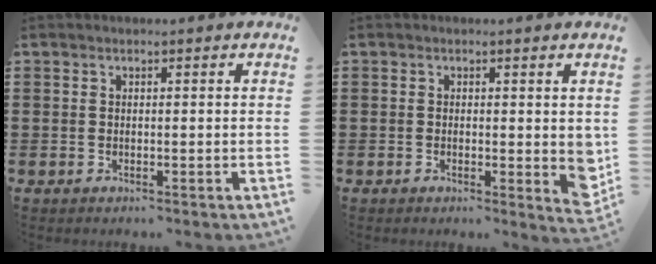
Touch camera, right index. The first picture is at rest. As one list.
[{"total": 2.1, "force": [0.0, 0.8, 2.0], "torque": [-0.021, -0.008, -0.001]}]